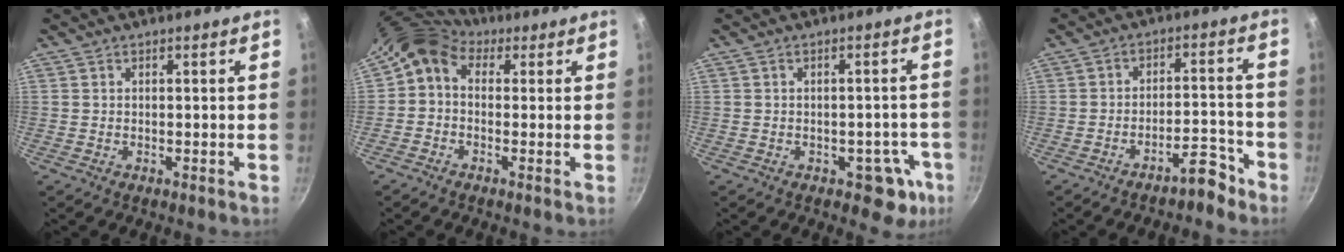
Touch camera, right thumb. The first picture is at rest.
{"total": 7.4, "force": [1.3, 5.8, 4.4], "torque": [-0.082, 0.019, -0.002]}
{"total": 6.8, "force": [-2.8, 4.3, 4.4], "torque": [-0.001, 0.033, -0.021]}
{"total": 5.9, "force": [-4.7, 1.8, 3.0], "torque": [-0.021, 0.051, -0.066]}